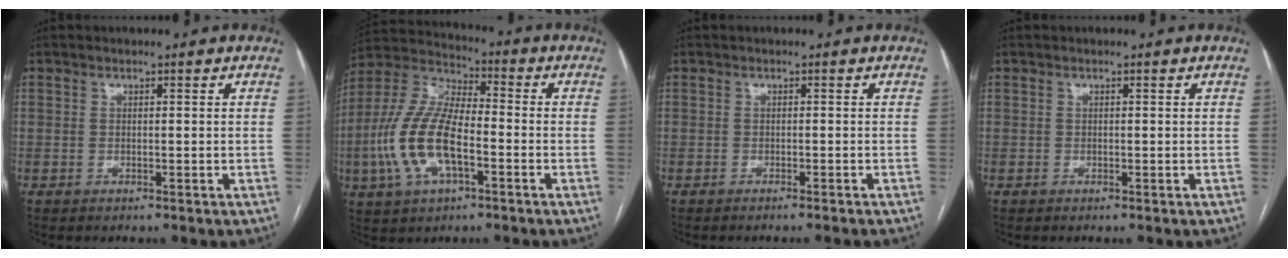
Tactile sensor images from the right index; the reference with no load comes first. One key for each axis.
{"total": 14.8, "fx": -3.9, "fy": 5.9, "fz": 13.0, "tx": -0.292, "ty": 0.006, "tz": -0.075}
{"total": 2.2, "fx": -2.0, "fy": -0.3, "fz": 1.0, "tx": -0.012, "ty": 0.002, "tz": -0.026}
{"total": 0.0}